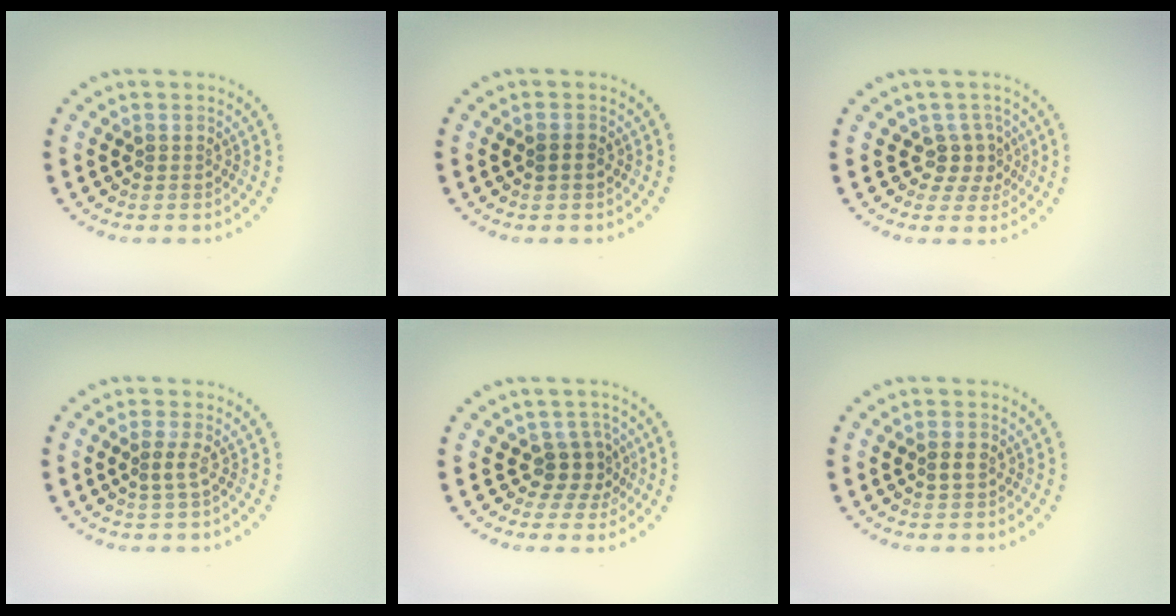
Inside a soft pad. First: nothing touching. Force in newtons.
{"total": 1.0, "press": 1.0, "slide": 0.1}
{"total": 2.3, "press": 1.7, "slide": 1.5}
{"total": 1.1, "press": 0.8, "slide": 0.8}
{"total": 2.5, "press": 2.0, "slide": 1.6}
{"total": 1.0, "press": 1.0, "slide": 0.1}